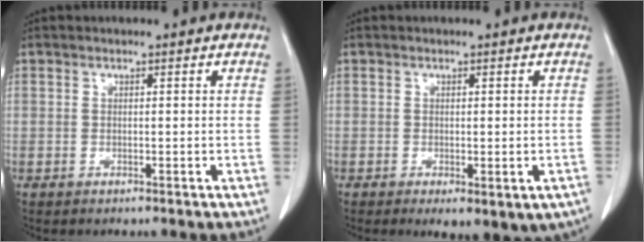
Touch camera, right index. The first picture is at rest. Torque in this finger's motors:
{"motor_torque": [1.04, -1.10, 0.56, 0.07]}